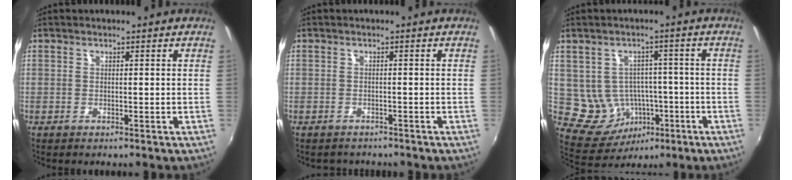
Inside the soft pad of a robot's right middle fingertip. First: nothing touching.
{"total": 2.0, "force": [-1.8, 0.8, 0.3], "torque": [-0.009, -0.006, -0.025]}
{"total": 9.6, "force": [-2.1, 8.6, 3.8], "torque": [-0.086, 0.011, -0.001]}